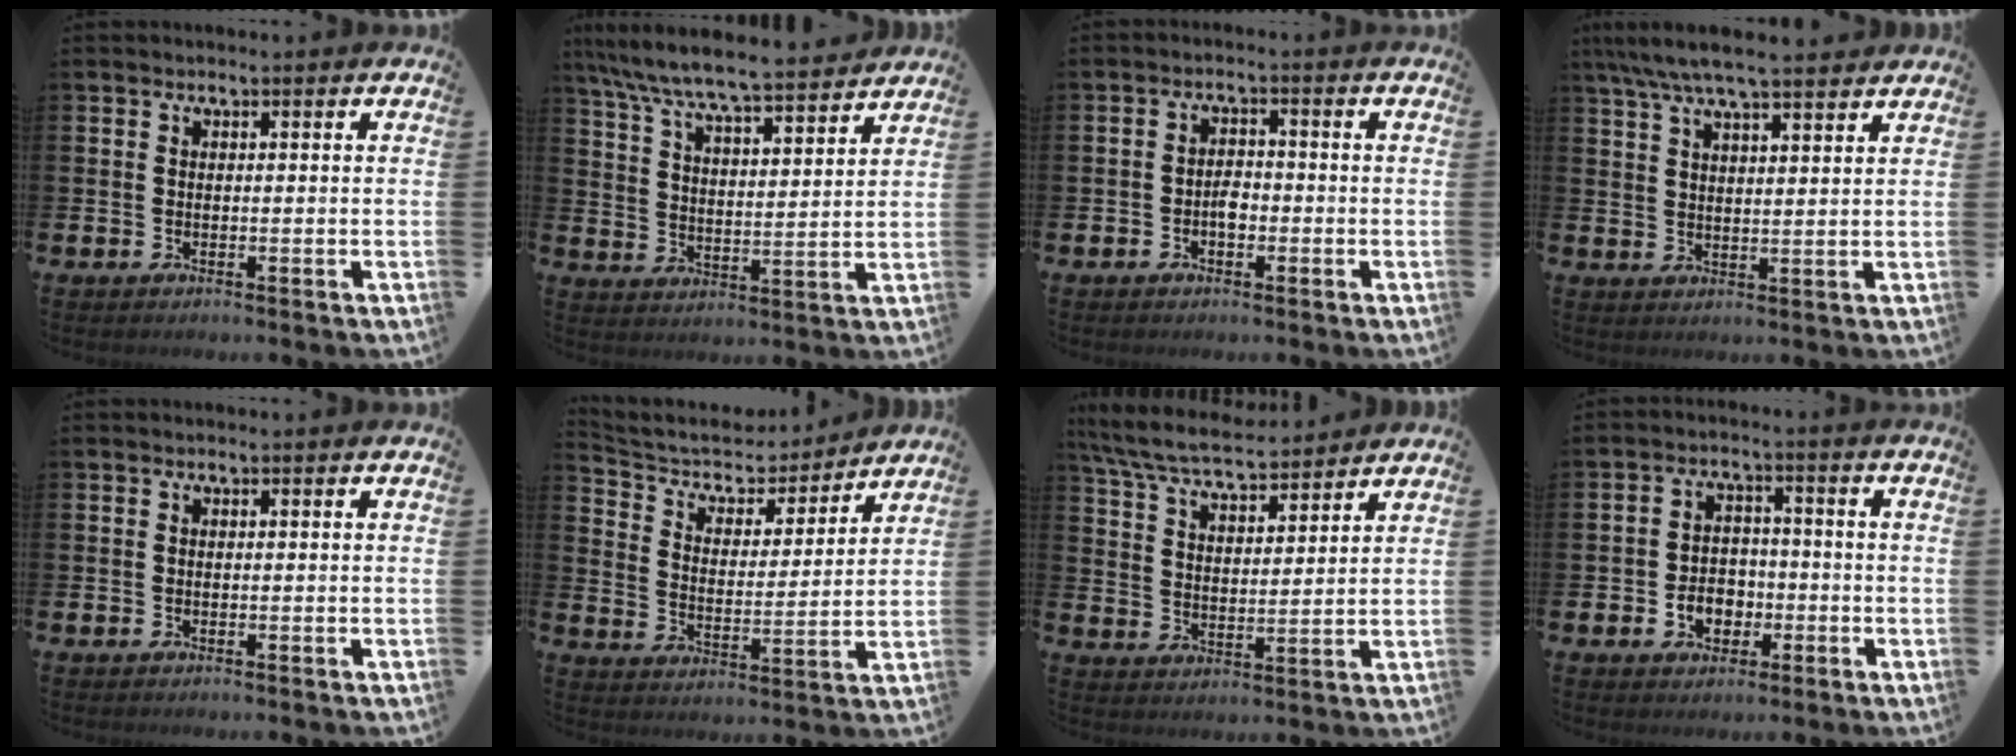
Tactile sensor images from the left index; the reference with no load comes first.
{"total": 7.6, "force": [7.2, 0.4, 2.3], "torque": [-0.075, -0.053, 0.124]}
{"total": 2.2, "force": [-0.8, 1.4, 1.4], "torque": [-0.020, 0.003, -0.019]}
{"total": 6.5, "force": [5.9, 0.8, 2.6], "torque": [-0.069, -0.016, 0.109]}
{"total": 0.0}
{"total": 6.5, "force": [6.0, 2.3, 1.2], "torque": [-0.051, -0.051, 0.097]}
{"total": 7.2, "force": [6.8, 0.9, 2.2], "torque": [-0.068, -0.040, 0.120]}
{"total": 4.1, "force": [-1.5, 3.3, 2.0], "torque": [-0.029, 0.001, -0.035]}